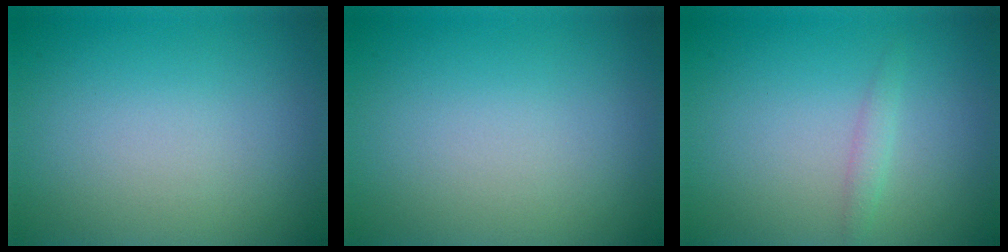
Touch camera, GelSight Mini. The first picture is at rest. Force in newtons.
{"total": 0.0}
{"total": 1.0, "press": 1.0, "slide": 0.0}